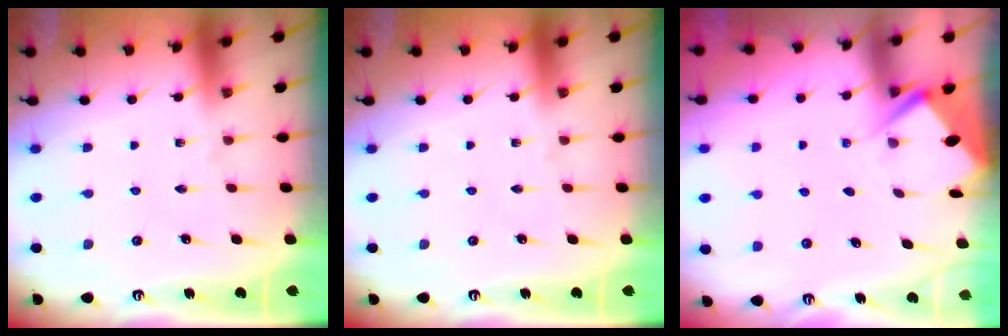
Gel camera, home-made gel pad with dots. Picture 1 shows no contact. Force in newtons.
{"total": 0.0}
{"total": 2.9, "press": 2.8, "slide": 0.4}